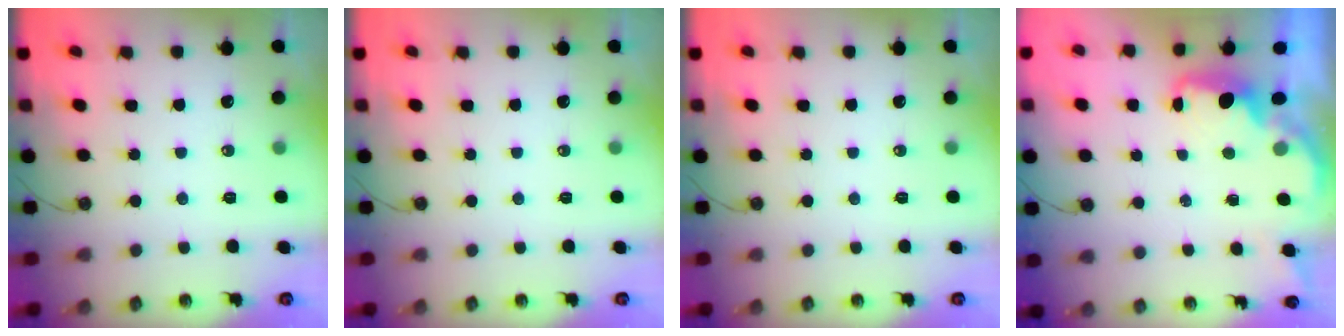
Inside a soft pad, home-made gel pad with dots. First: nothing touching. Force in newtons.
{"total": 0.0}
{"total": 0.0}
{"total": 1.6, "press": 1.4, "slide": 0.7}